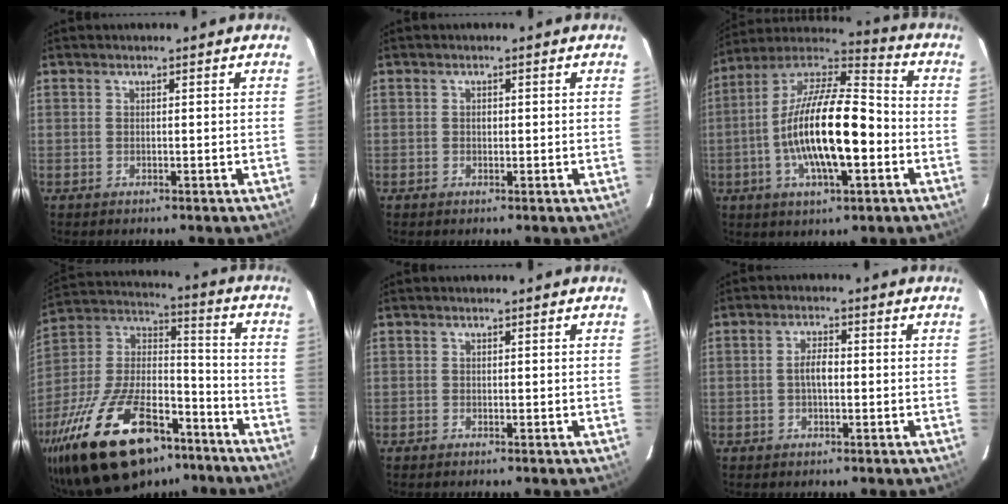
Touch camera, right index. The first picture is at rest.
{"total": 0.7, "force": [0.0, 0.6, 0.3], "torque": [-0.004, 0.003, 0.000]}
{"total": 19.5, "force": [-3.9, 6.2, 18.0], "torque": [-0.332, 0.002, -0.077]}
{"total": 29.7, "force": [-19.1, 13.2, 18.6], "torque": [-0.366, -0.004, -0.304]}
{"total": 0.0}
{"total": 3.0, "force": [-0.4, 1.2, 2.8], "torque": [-0.053, 0.007, -0.007]}